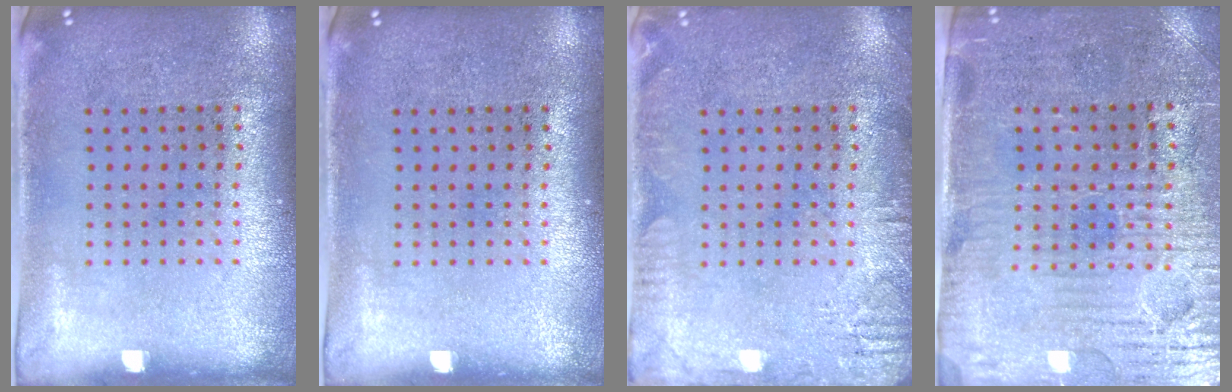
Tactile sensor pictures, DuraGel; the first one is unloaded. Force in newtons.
{"total": 0.0}
{"total": 2.3, "press": 2.3, "slide": 0.2}
{"total": 3.8, "press": 3.5, "slide": 1.4}